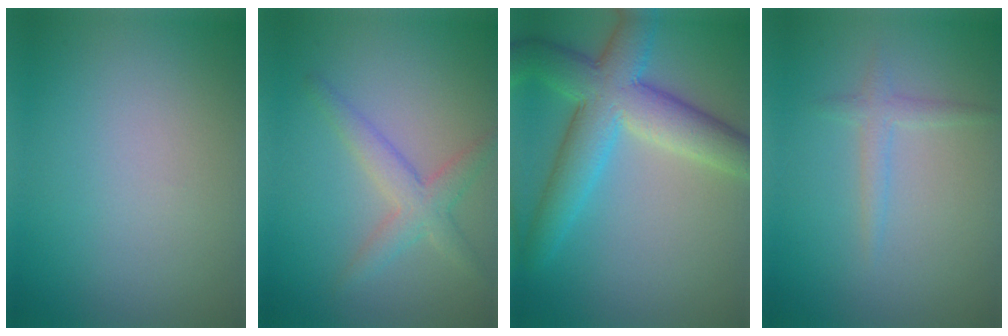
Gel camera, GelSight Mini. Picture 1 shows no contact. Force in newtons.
{"total": 3.0, "press": 3.0, "slide": 0.1}
{"total": 7.9, "press": 7.9, "slide": 0.2}
{"total": 1.4, "press": 1.4, "slide": 0.1}